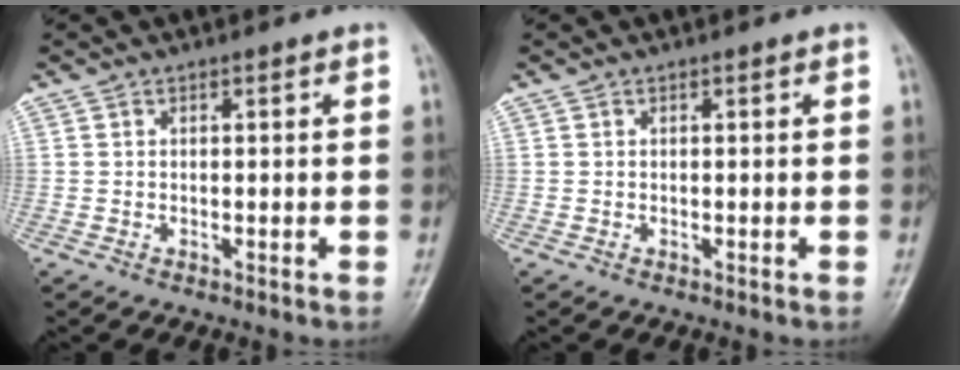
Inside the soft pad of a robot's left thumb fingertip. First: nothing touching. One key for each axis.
{"total": 0.0}